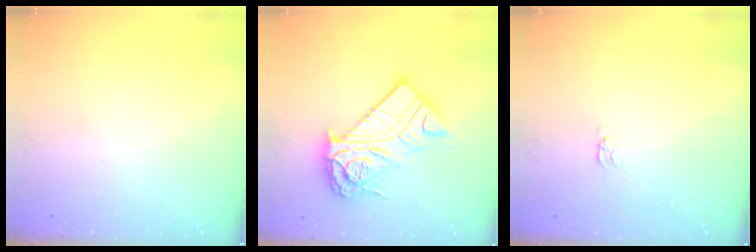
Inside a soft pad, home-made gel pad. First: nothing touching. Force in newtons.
{"total": 20.3, "press": 20.1, "slide": 2.2}
{"total": 1.6, "press": 1.6, "slide": 0.4}